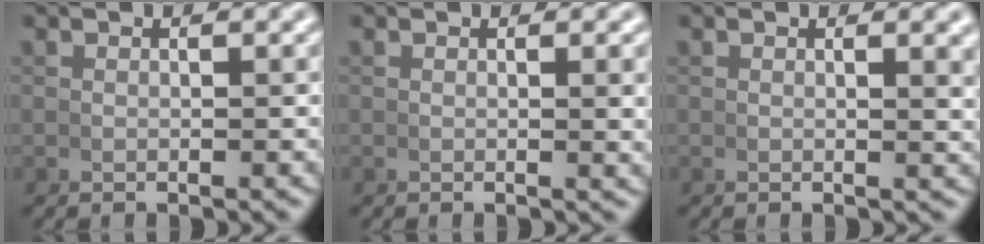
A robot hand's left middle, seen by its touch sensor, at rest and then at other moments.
{"total": 0.8, "force": [0.4, 0.0, 0.7], "torque": [-0.011, 0.002, 0.007]}
{"total": 1.0, "force": [0.7, 0.0, 0.7], "torque": [-0.010, -0.001, 0.011]}